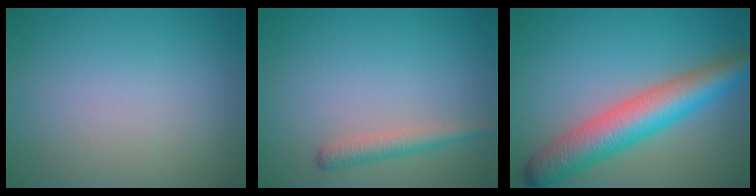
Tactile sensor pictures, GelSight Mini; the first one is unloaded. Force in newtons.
{"total": 1.9, "press": 1.9, "slide": 0.1}
{"total": 7.6, "press": 7.6, "slide": 0.3}